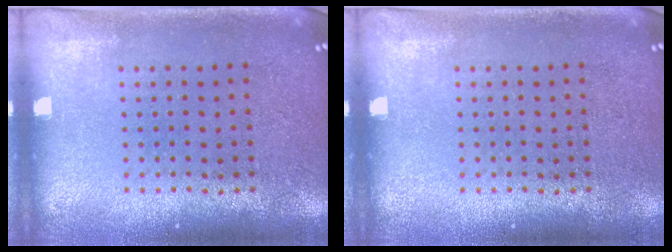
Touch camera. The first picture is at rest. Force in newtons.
{"total": 0.0}